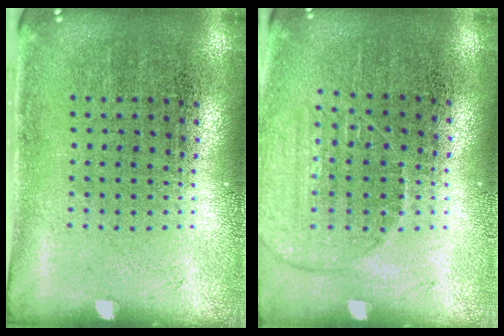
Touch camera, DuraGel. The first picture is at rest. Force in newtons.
{"total": 1.4, "press": 1.3, "slide": 0.3}